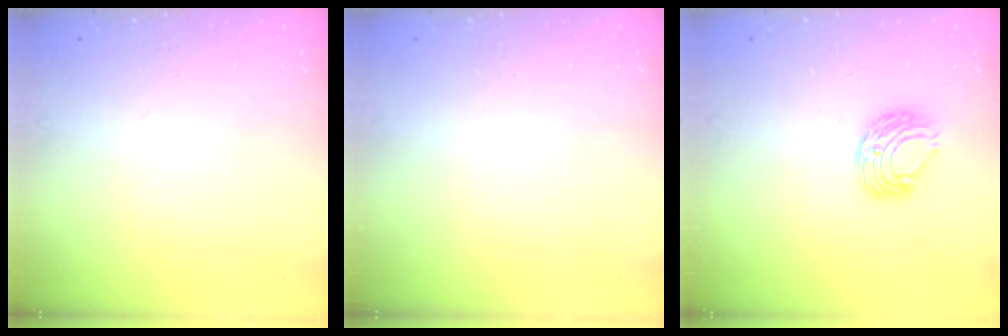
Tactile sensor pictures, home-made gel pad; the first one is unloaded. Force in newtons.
{"total": 0.0}
{"total": 8.1, "press": 8.1, "slide": 0.5}